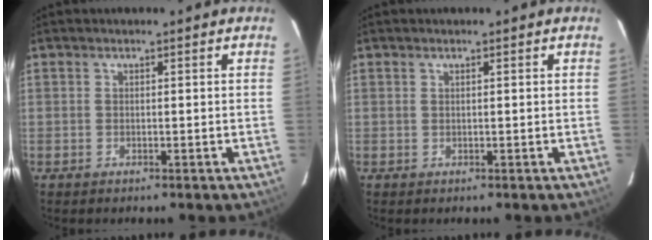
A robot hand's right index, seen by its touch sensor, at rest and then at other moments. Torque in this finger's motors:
{"motor_torque": [-0.33, -0.12, 0.03, 0.01]}